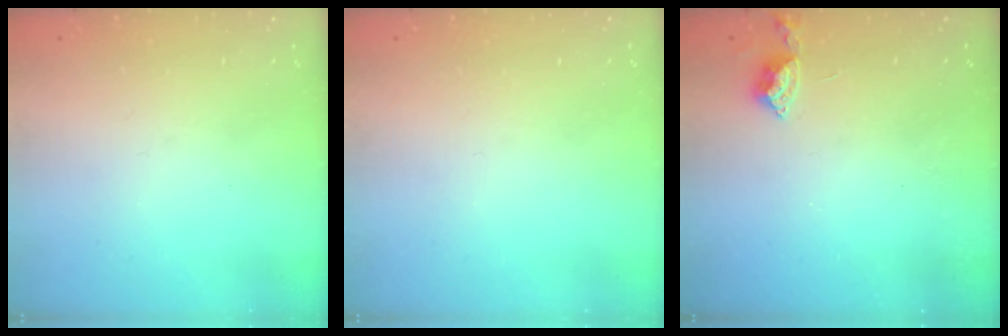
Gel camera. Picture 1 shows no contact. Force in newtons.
{"total": 0.0}
{"total": 6.1, "press": 6.0, "slide": 0.8}